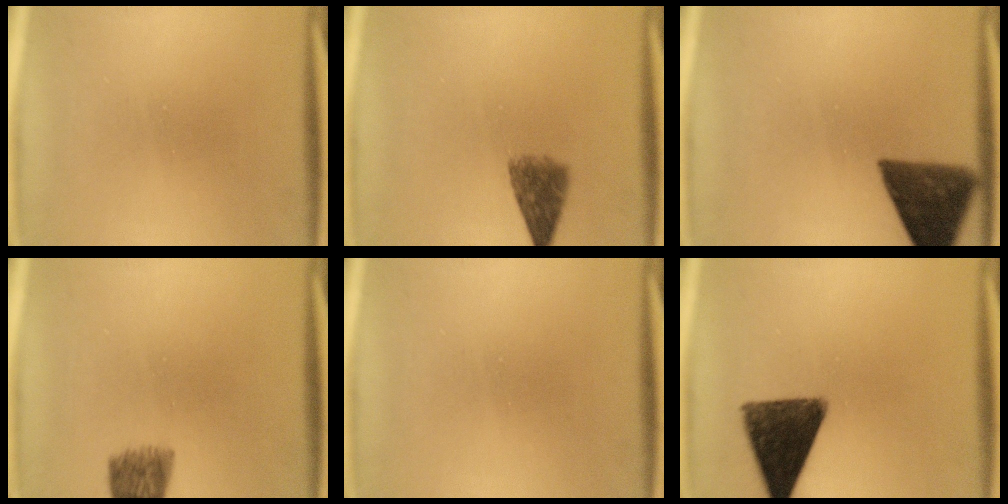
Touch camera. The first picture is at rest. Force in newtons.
{"total": 4.8}
{"total": 10.4}
{"total": 5.7}
{"total": 0.0}
{"total": 12.6}